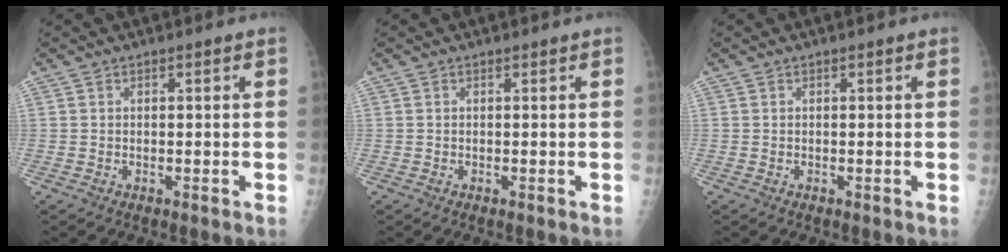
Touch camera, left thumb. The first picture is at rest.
{"total": 0.0}
{"total": 0.0}